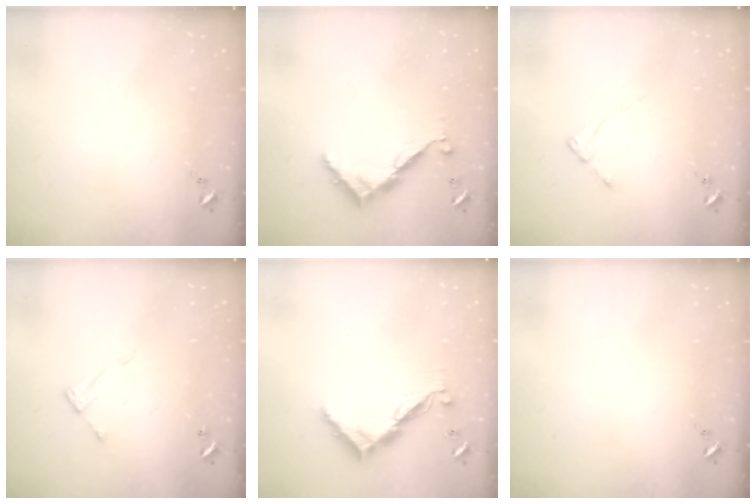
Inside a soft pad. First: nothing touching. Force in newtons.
{"total": 9.0, "press": 9.0, "slide": 0.7}
{"total": 2.3, "press": 2.3, "slide": 0.3}
{"total": 6.7, "press": 6.7, "slide": 0.2}
{"total": 9.9, "press": 9.9, "slide": 0.2}
{"total": 0.0}